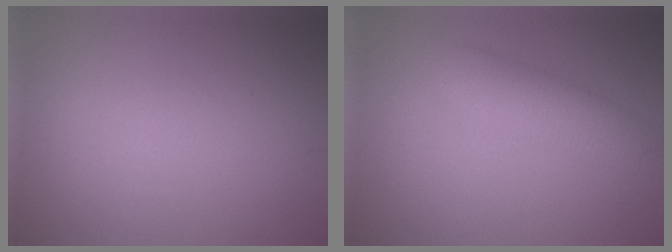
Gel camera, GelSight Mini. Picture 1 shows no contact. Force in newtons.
{"total": 3.0, "press": 3.0, "slide": 0.1}